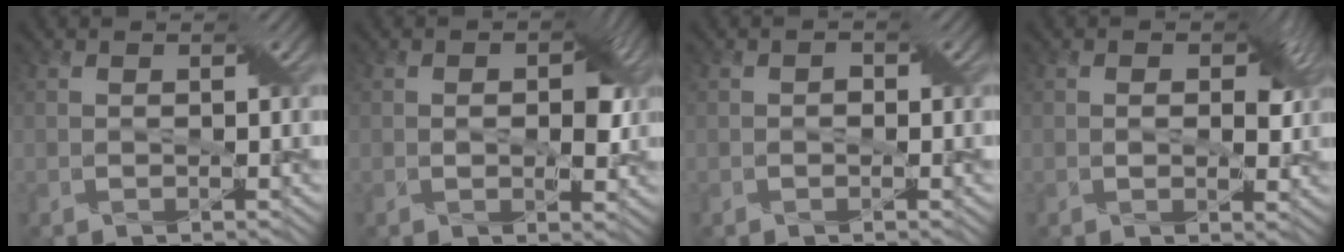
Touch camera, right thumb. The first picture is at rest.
{"total": 4.7, "force": [0.5, 2.9, 3.7], "torque": [-0.051, -0.004, 0.007]}
{"total": 0.7, "force": [-0.2, 0.6, 0.4], "torque": [-0.006, -0.001, -0.008]}
{"total": 4.2, "force": [0.9, 2.8, 3.1], "torque": [-0.046, -0.005, 0.008]}